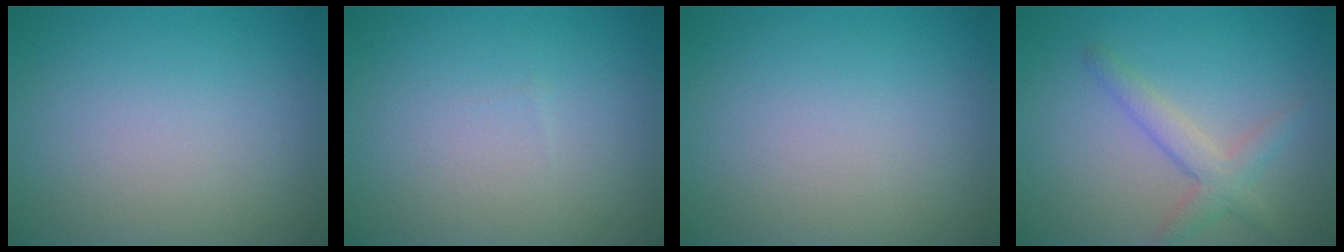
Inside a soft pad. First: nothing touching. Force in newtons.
{"total": 0.0}
{"total": 0.0}
{"total": 2.7, "press": 2.7, "slide": 0.1}